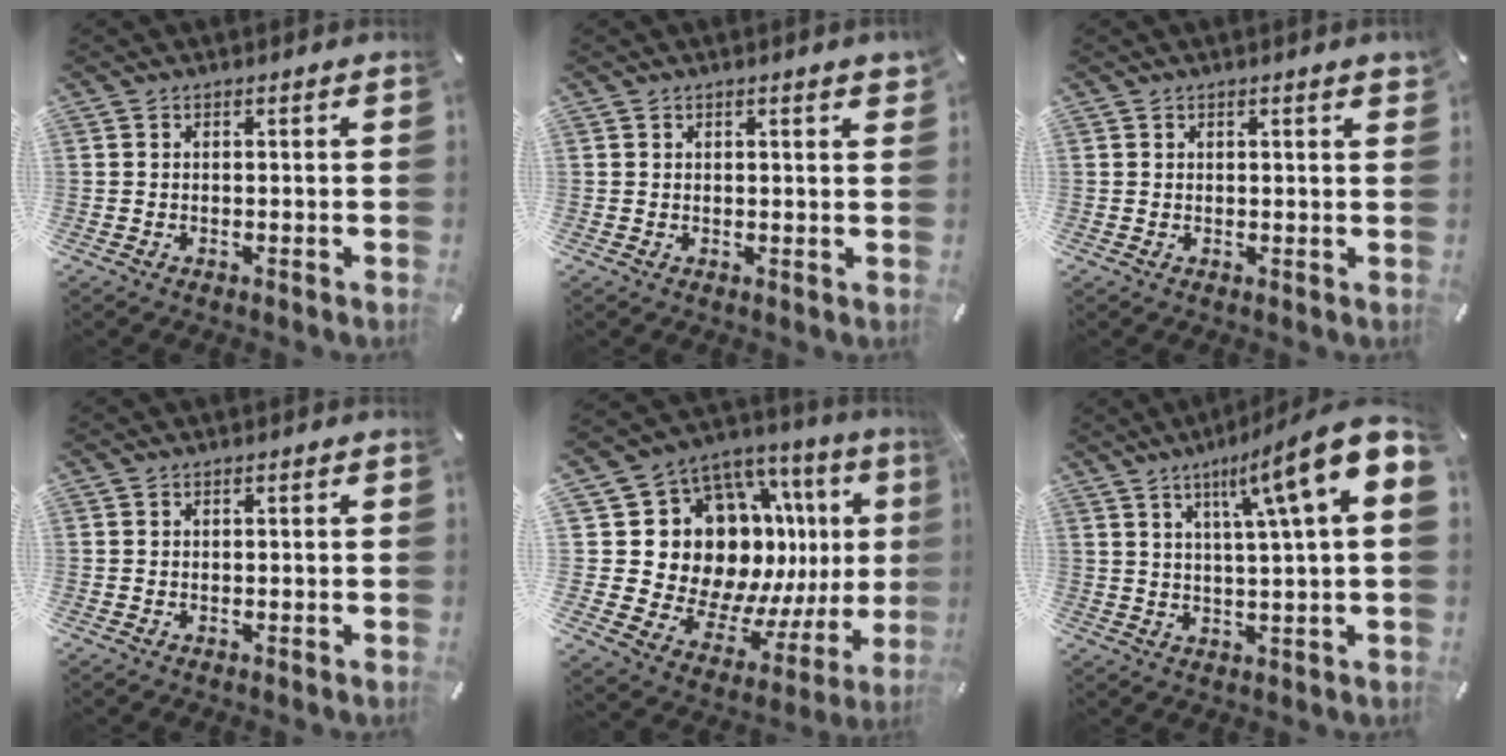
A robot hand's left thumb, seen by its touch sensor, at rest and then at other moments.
{"total": 1.4, "force": [1.0, 0.1, 1.1], "torque": [-0.022, 0.002, 0.016]}
{"total": 1.1, "force": [0.8, 0.0, 0.8], "torque": [-0.017, 0.000, 0.013]}
{"total": 0.0}
{"total": 20.5, "force": [6.1, 14.9, 12.6], "torque": [-0.207, -0.083, 0.155]}
{"total": 14.8, "force": [6.6, 1.2, 13.2], "torque": [-0.216, -0.034, 0.094]}